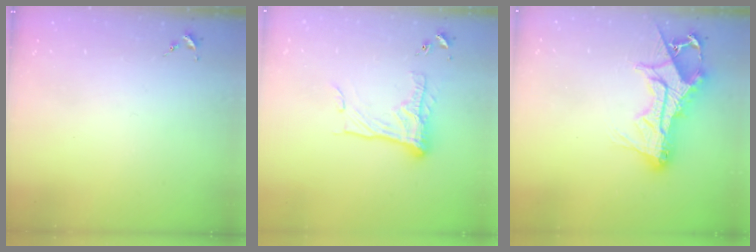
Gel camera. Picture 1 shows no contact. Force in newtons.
{"total": 14.6, "press": 14.5, "slide": 1.0}
{"total": 17.3, "press": 17.2, "slide": 1.5}